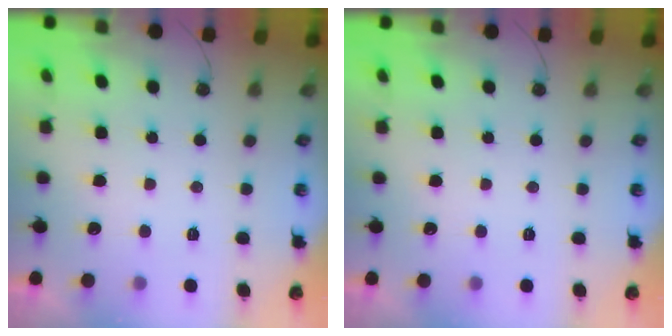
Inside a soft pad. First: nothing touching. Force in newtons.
{"total": 0.0}